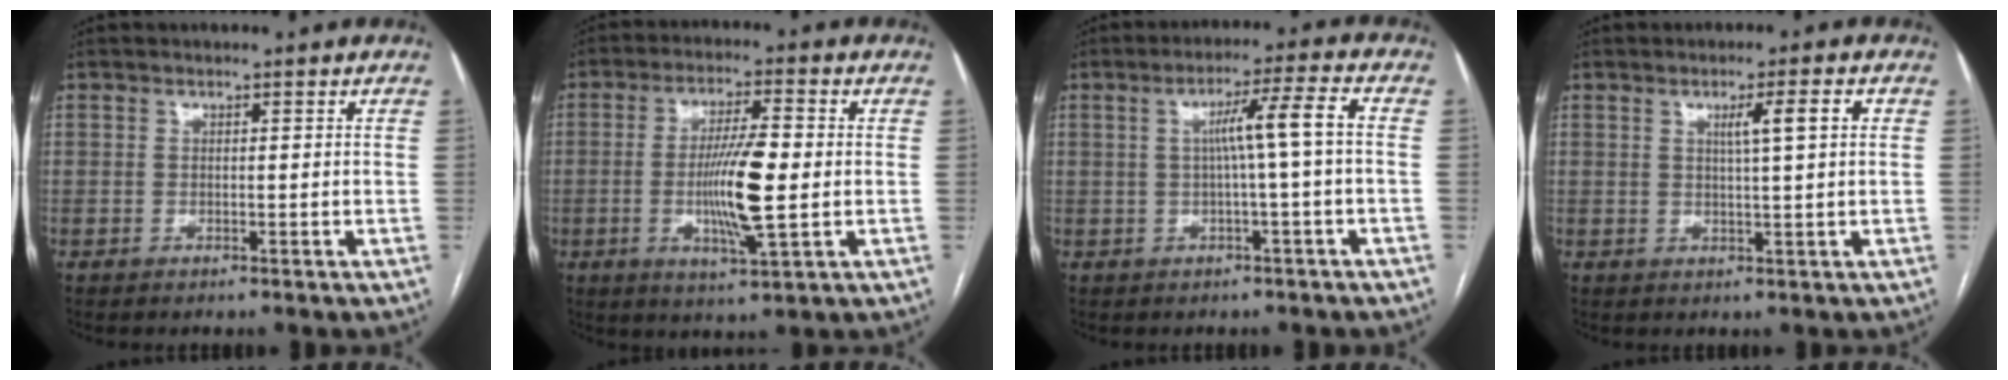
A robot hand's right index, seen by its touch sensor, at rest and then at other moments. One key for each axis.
{"total": 10.3, "fx": -1.0, "fy": 1.1, "fz": 10.2, "tx": -0.188, "ty": -0.008, "tz": -0.021}
{"total": 6.6, "fx": 0.2, "fy": -0.9, "fz": 6.5, "tx": -0.105, "ty": 0.017, "tz": 0.007}
{"total": 4.3, "fx": 1.3, "fy": -0.1, "fz": 4.1, "tx": -0.062, "ty": 0.004, "tz": 0.021}